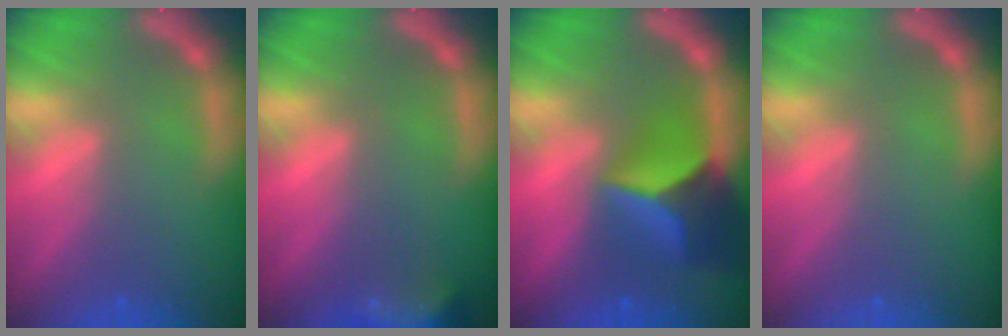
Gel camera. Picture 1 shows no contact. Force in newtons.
{"total": 6.5}
{"total": 8.4}
{"total": 0.0}